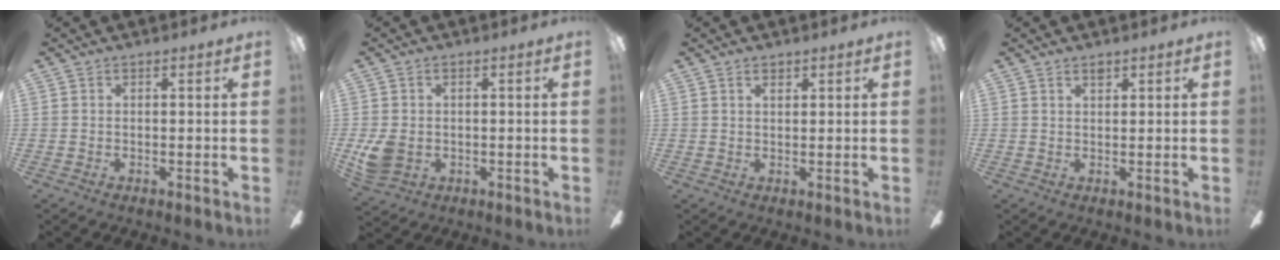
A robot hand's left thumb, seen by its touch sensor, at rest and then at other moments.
{"total": 6.3, "force": [-0.8, 4.8, 4.0], "torque": [-0.085, 0.004, -0.015]}
{"total": 1.6, "force": [1.1, 0.7, 0.9], "torque": [-0.012, -0.002, 0.019]}
{"total": 1.4, "force": [1.2, 0.5, 0.5], "torque": [-0.003, -0.004, 0.020]}